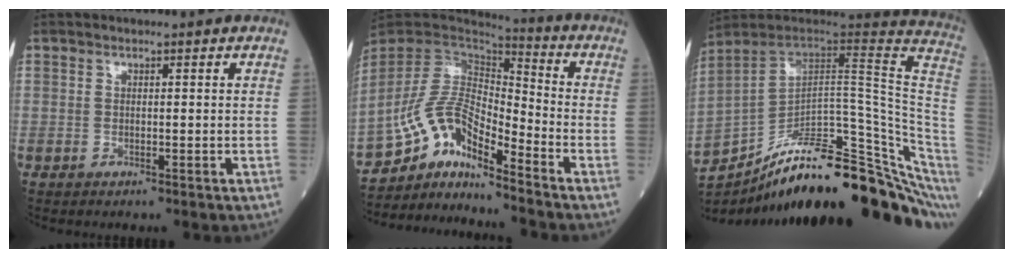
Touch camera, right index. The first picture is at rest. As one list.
[{"total": 12.3, "force": [-10.5, 2.0, 6.0], "torque": [-0.121, 0.033, -0.204]}, {"total": 29.3, "force": [-19.8, 5.2, 21.0], "torque": [-0.212, 0.019, -0.290]}]